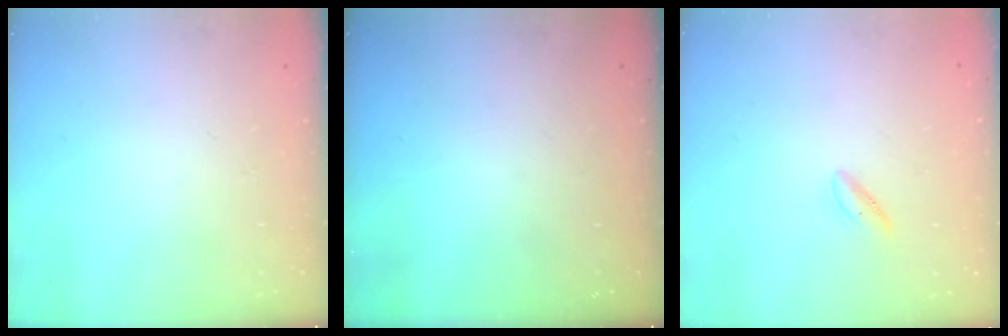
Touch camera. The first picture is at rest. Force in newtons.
{"total": 0.0}
{"total": 1.8, "press": 1.6, "slide": 0.9}